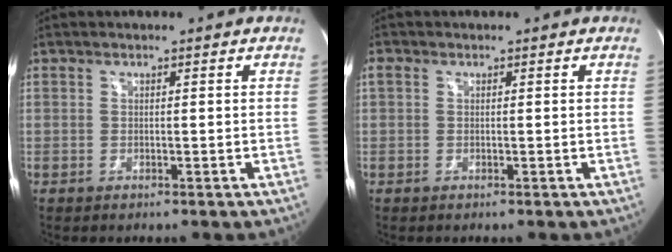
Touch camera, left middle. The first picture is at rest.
{"total": 0.8, "force": [0.2, 0.6, 0.4], "torque": [-0.011, 0.008, 0.003]}